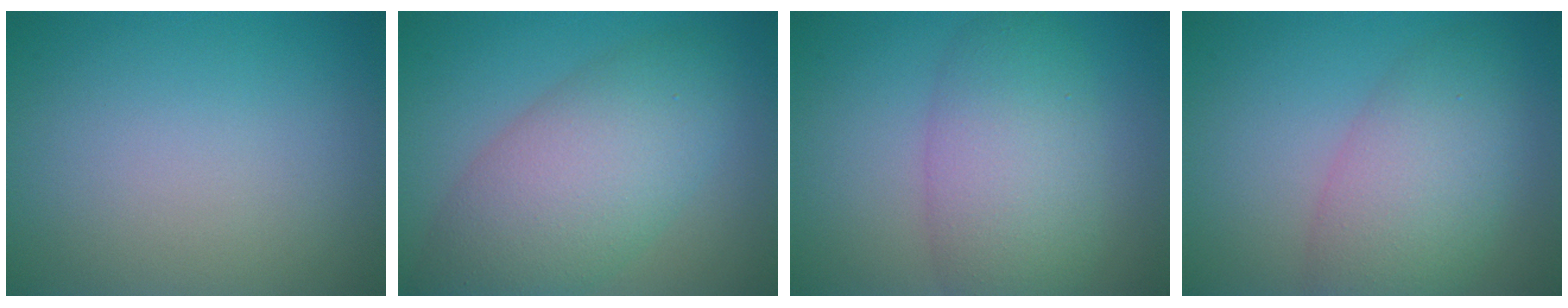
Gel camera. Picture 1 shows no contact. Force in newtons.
{"total": 8.1, "press": 8.1, "slide": 0.3}
{"total": 6.3, "press": 6.3, "slide": 0.3}
{"total": 6.1, "press": 6.1, "slide": 0.2}